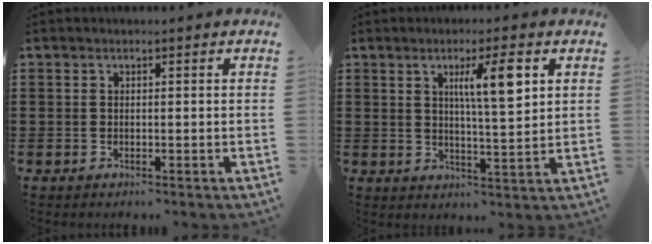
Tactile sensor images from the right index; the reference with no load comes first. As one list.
[{"total": 6.9, "force": [2.6, 1.0, 6.3], "torque": [-0.111, 0.000, 0.035]}]